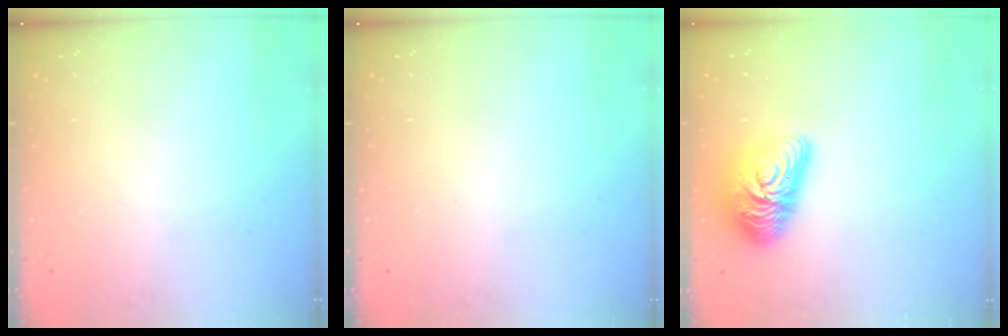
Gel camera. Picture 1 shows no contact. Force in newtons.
{"total": 0.0}
{"total": 14.9, "press": 14.9, "slide": 1.0}